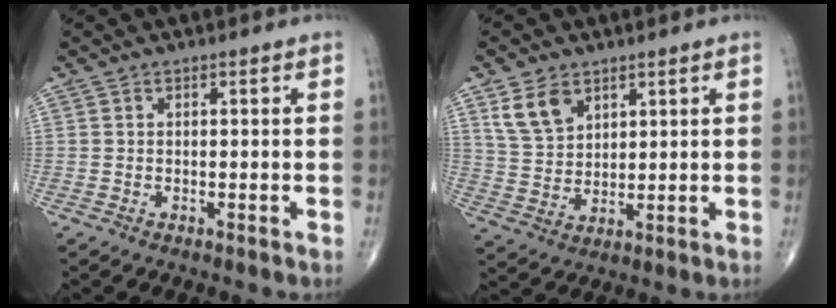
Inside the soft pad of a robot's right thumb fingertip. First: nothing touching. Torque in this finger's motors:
{"motor_torque": [-0.65, 0.87, 0.09, -0.05, 0.12]}